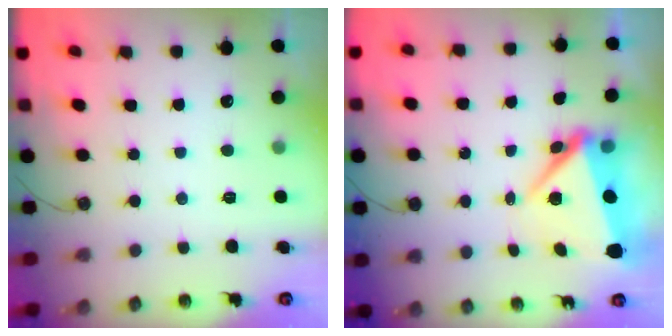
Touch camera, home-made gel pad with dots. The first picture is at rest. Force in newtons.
{"total": 6.7, "press": 6.6, "slide": 1.5}